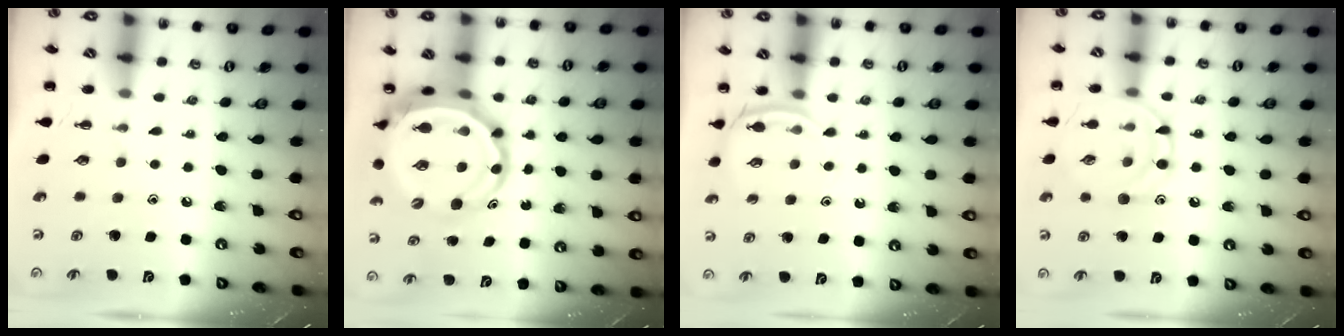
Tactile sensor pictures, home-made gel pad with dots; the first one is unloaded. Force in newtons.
{"total": 9.1, "press": 8.7, "slide": 2.5}
{"total": 4.4, "press": 4.1, "slide": 1.5}
{"total": 11.4, "press": 11.3, "slide": 0.8}